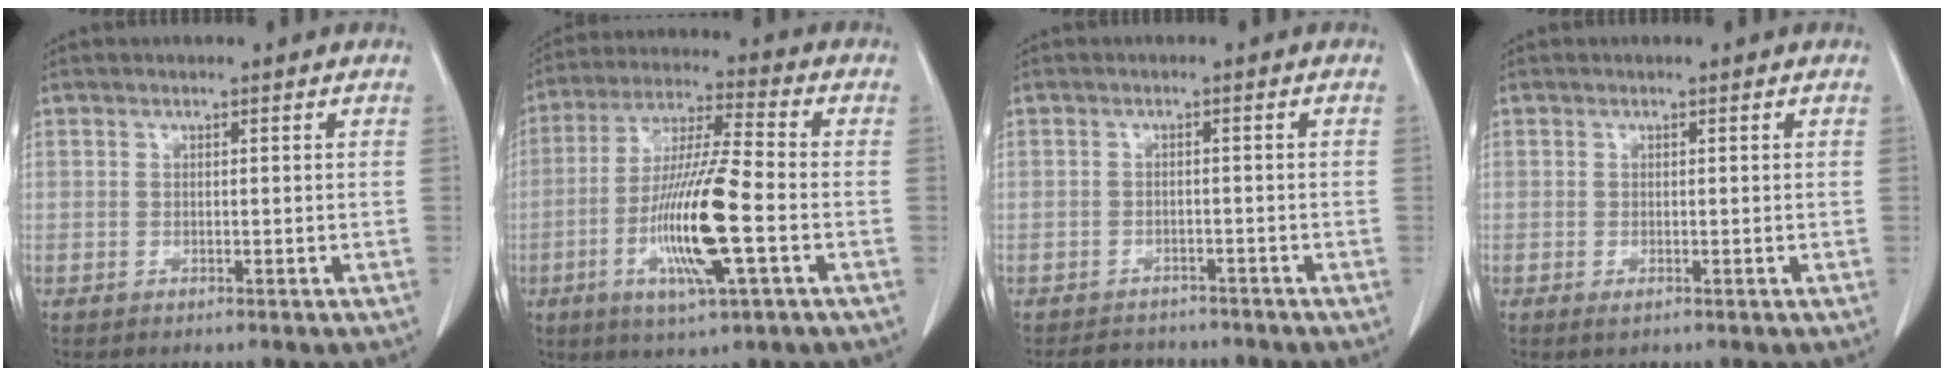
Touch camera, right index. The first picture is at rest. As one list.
[{"total": 14.6, "force": [-4.0, 0.9, 14.0], "torque": [-0.275, -0.013, -0.077]}, {"total": 5.3, "force": [-4.8, 2.0, 0.8], "torque": [-0.008, 0.003, -0.064]}, {"total": 0.7, "force": [-0.3, 0.2, 0.6], "torque": [-0.007, -0.002, -0.001]}]